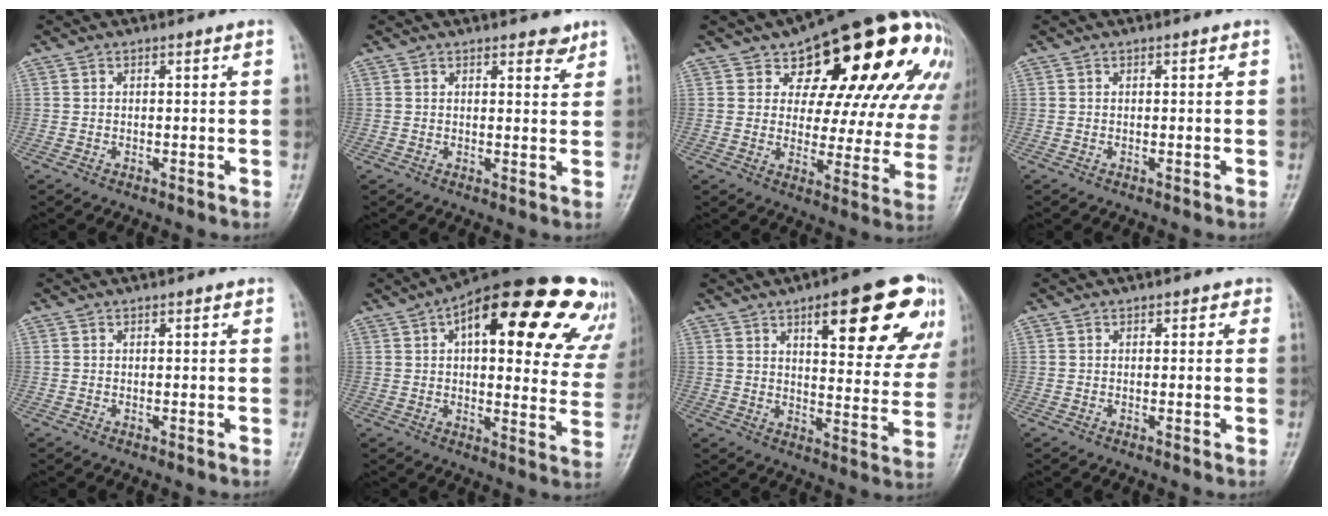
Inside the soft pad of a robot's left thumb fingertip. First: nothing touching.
{"total": 2.9, "force": [2.1, 1.3, 1.5], "torque": [-0.004, -0.012, 0.026]}
{"total": 26.0, "force": [14.2, 12.5, 17.9], "torque": [-0.205, -0.035, 0.181]}
{"total": 0.0}
{"total": 0.0}
{"total": 28.8, "force": [14.4, 11.2, 22.3], "torque": [-0.258, 0.007, 0.181]}
{"total": 20.9, "force": [10.5, 6.9, 16.7], "torque": [-0.177, -0.029, 0.140]}
{"total": 1.4, "force": [0.5, 1.1, 0.7], "torque": [0.011, 0.003, -0.001]}